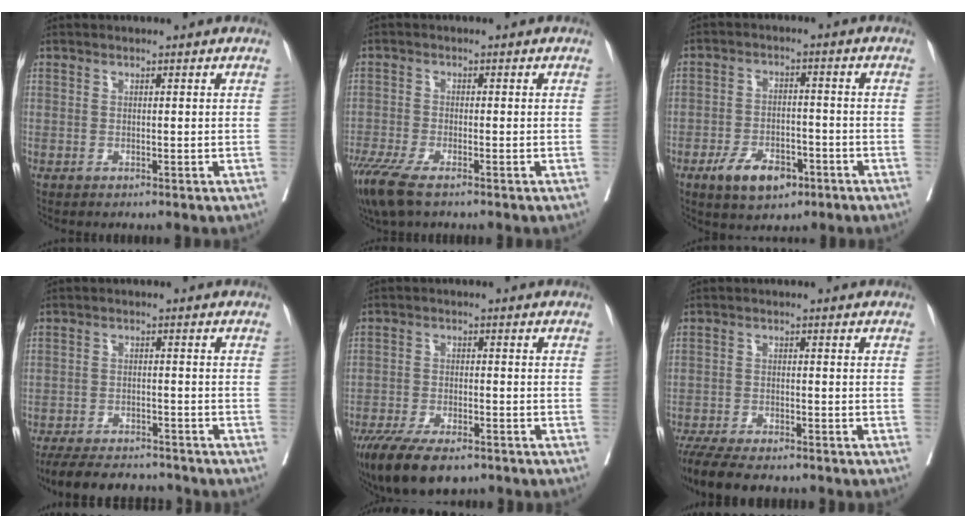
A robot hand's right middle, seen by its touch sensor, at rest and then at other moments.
{"total": 6.8, "force": [-4.8, 1.6, 4.5], "torque": [-0.084, -0.018, -0.085]}
{"total": 7.4, "force": [-4.2, 3.8, 4.7], "torque": [-0.080, 0.000, -0.065]}
{"total": 11.0, "force": [-10.1, 2.6, 3.7], "torque": [-0.059, -0.003, -0.145]}
{"total": 11.9, "force": [-8.5, 4.2, 7.1], "torque": [-0.120, -0.016, -0.135]}
{"total": 11.0, "force": [-9.3, 2.5, 5.3], "torque": [-0.083, -0.016, -0.146]}